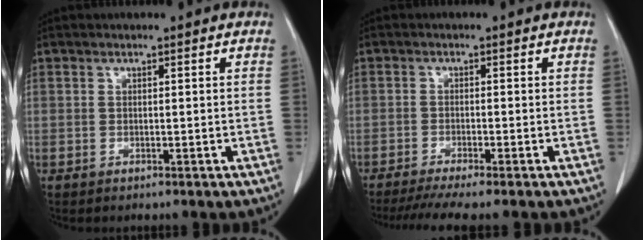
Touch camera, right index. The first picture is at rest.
{"total": 6.7, "force": [-5.6, -0.4, 3.7], "torque": [-0.050, -0.015, -0.090]}